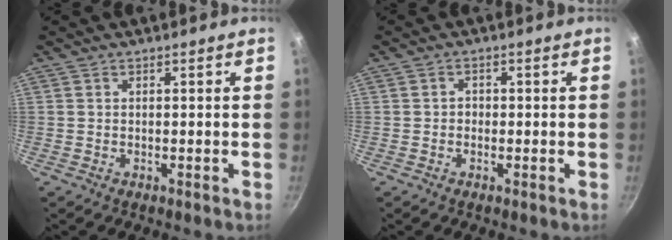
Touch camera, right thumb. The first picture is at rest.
{"total": 1.4, "force": [-0.2, 1.3, 0.6], "torque": [-0.006, 0.004, -0.006]}